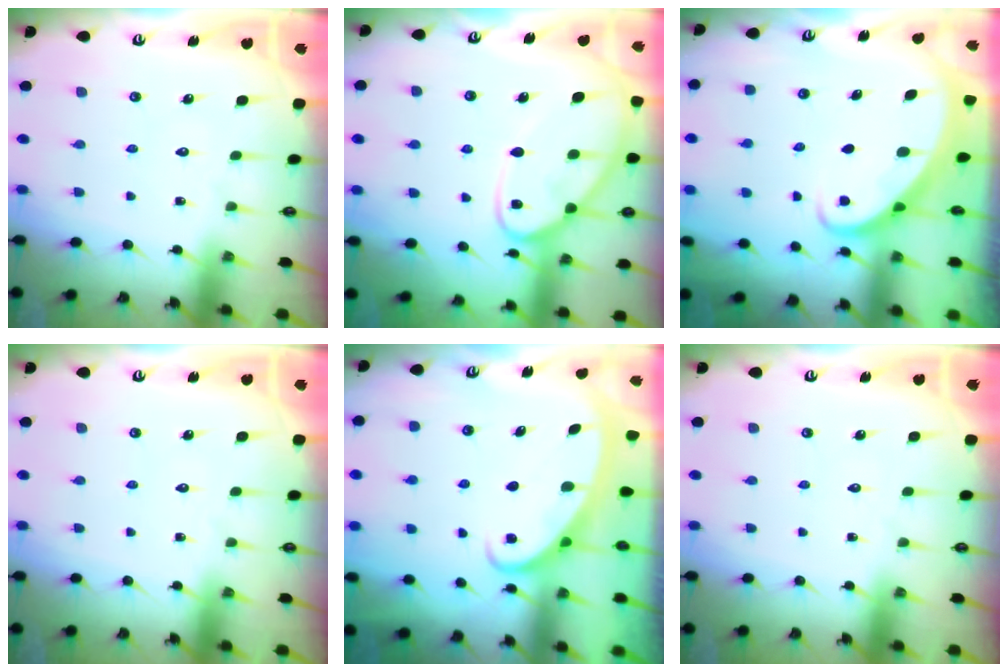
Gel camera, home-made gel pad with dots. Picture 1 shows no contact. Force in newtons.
{"total": 11.3, "press": 11.3, "slide": 0.8}
{"total": 2.7, "press": 2.7, "slide": 0.3}
{"total": 0.0}
{"total": 2.7, "press": 2.6, "slide": 0.4}
{"total": 0.0}